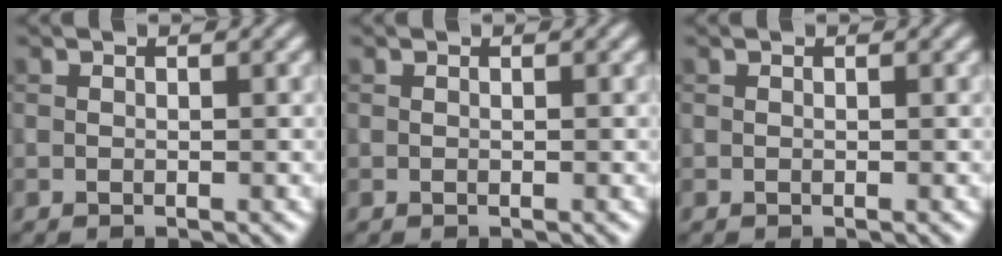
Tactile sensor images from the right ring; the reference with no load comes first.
{"total": 0.0}
{"total": 0.0}